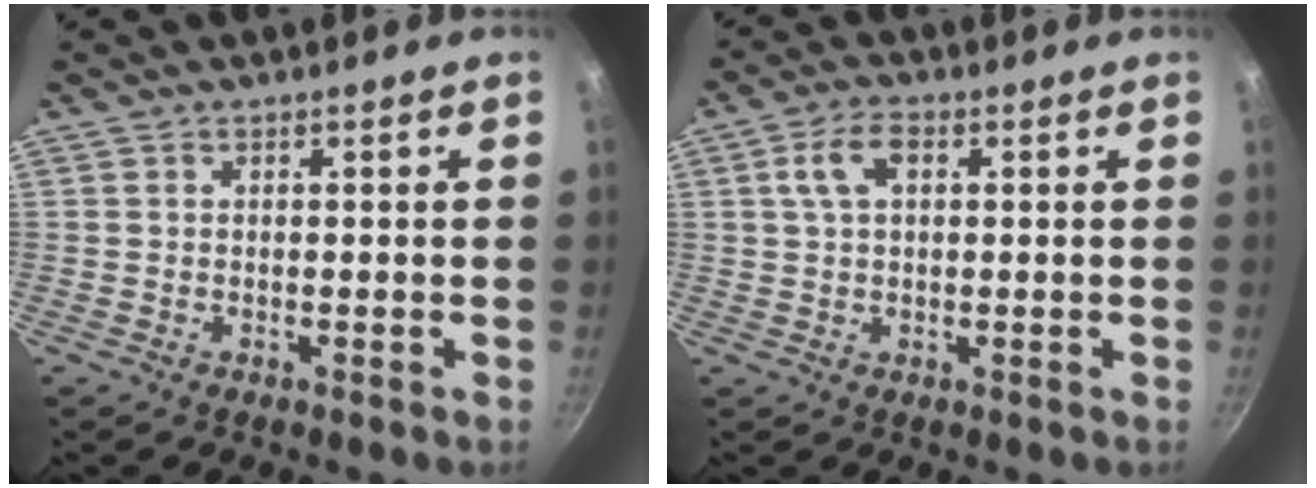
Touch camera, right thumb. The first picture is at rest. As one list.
[{"total": 5.7, "force": [1.5, 3.3, 4.4], "torque": [-0.077, 0.012, 0.024]}]